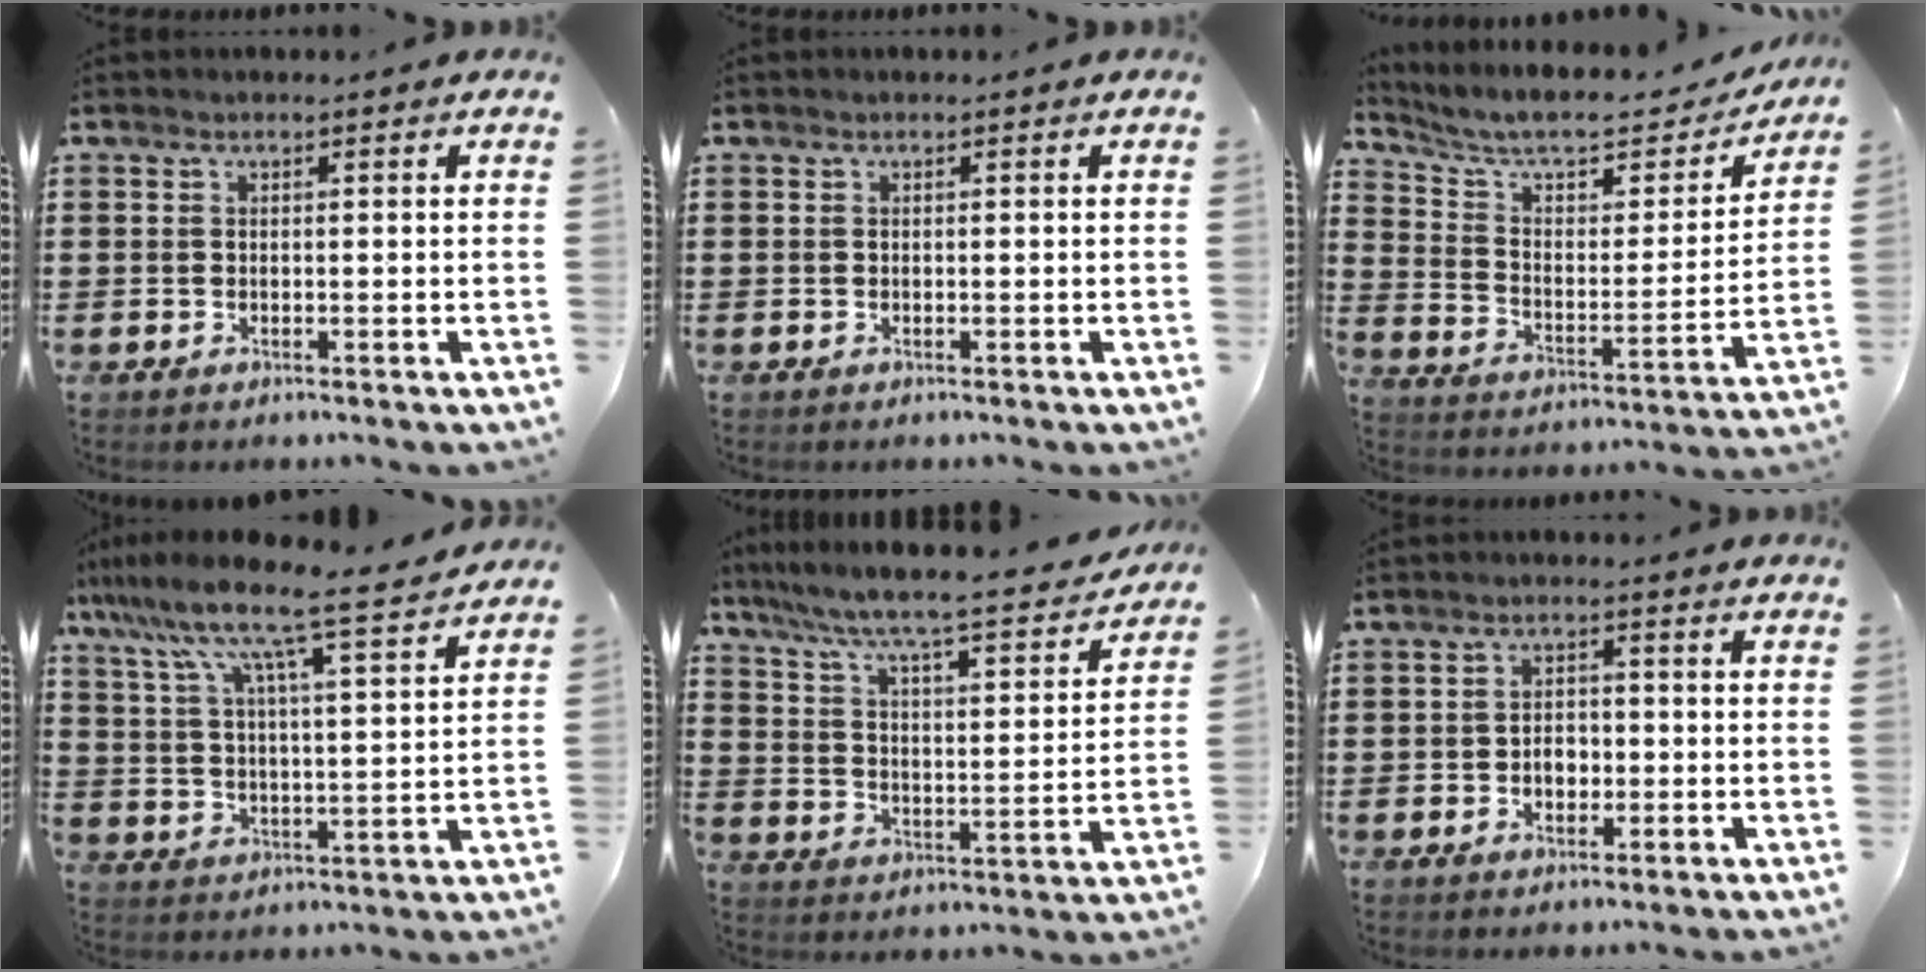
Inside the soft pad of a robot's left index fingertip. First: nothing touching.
{"total": 0.0}
{"total": 7.9, "force": [6.6, 2.2, 3.6], "torque": [-0.093, -0.041, 0.109]}
{"total": 9.4, "force": [8.1, -0.1, 4.7], "torque": [-0.125, -0.052, 0.133]}
{"total": 6.3, "force": [5.7, -0.4, 2.7], "torque": [-0.080, -0.048, 0.088]}
{"total": 2.8, "force": [-0.9, 2.0, 1.9], "torque": [-0.031, -0.002, -0.021]}